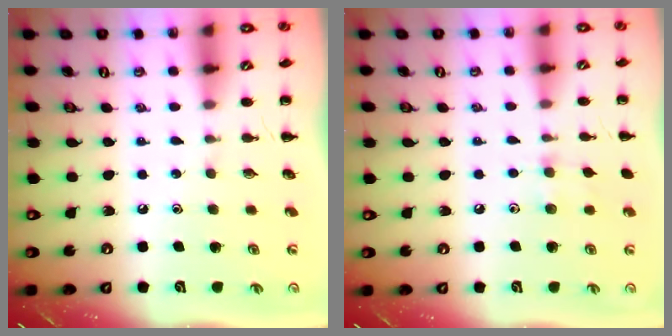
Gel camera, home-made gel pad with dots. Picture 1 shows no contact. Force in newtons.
{"total": 6.6, "press": 6.3, "slide": 2.0}